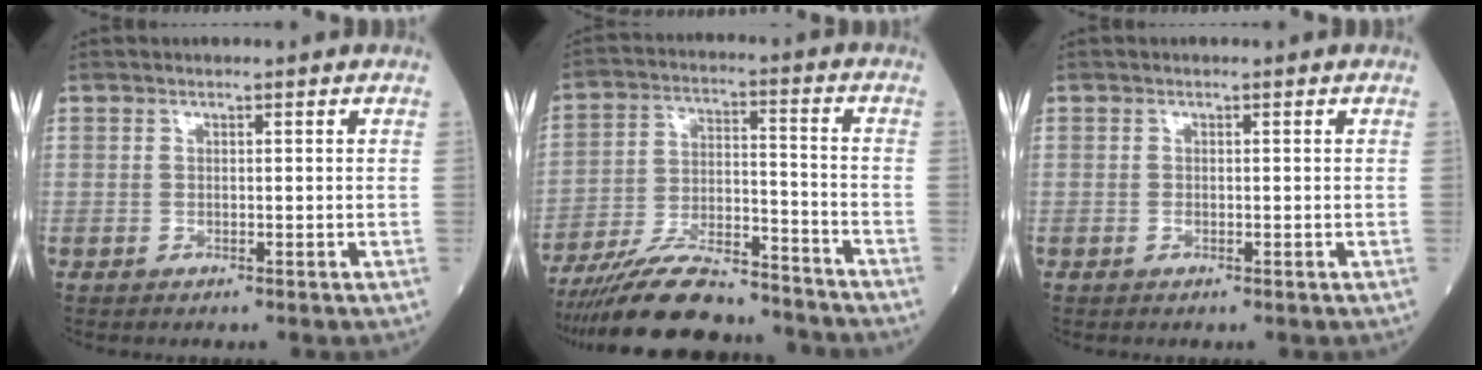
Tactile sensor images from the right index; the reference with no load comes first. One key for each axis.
{"total": 16.1, "fx": -14.6, "fy": 2.8, "fz": 6.2, "tx": -0.117, "ty": 0.011, "tz": -0.251}
{"total": 0.0}